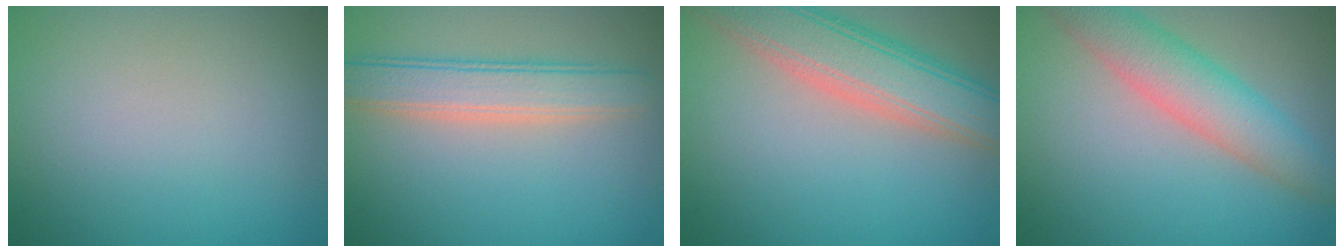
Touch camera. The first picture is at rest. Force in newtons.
{"total": 4.2, "press": 4.2, "slide": 0.3}
{"total": 7.3, "press": 7.3, "slide": 0.6}
{"total": 5.4, "press": 5.4, "slide": 0.3}